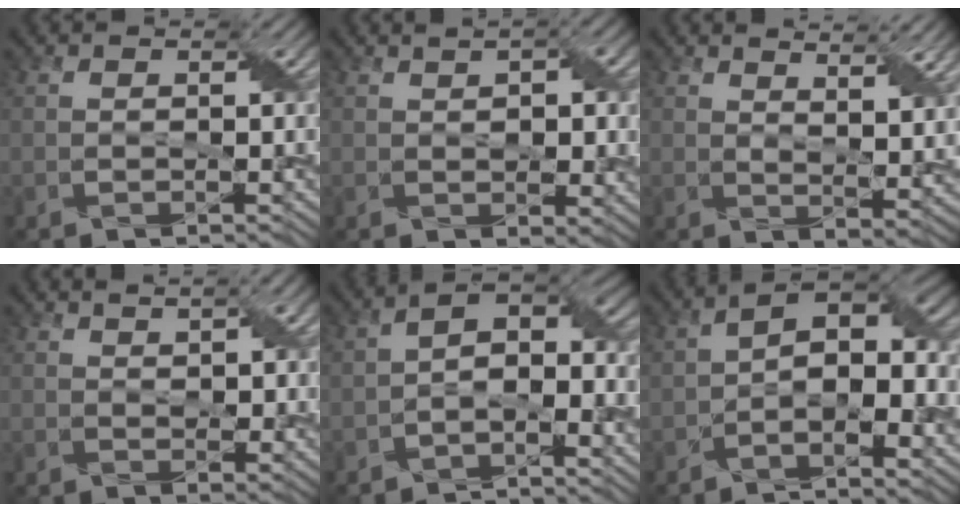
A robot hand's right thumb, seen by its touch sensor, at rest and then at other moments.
{"total": 4.2, "force": [1.3, 2.3, 3.3], "torque": [-0.050, -0.004, 0.029]}
{"total": 5.9, "force": [4.1, 1.4, 4.0], "torque": [-0.071, -0.007, 0.070]}
{"total": 3.3, "force": [1.8, 1.6, 2.3], "torque": [-0.043, -0.002, 0.039]}
{"total": 6.1, "force": [-2.6, 2.9, 4.7], "torque": [-0.069, 0.006, -0.056]}
{"total": 7.7, "force": [-2.1, 3.5, 6.5], "torque": [-0.105, 0.006, -0.041]}